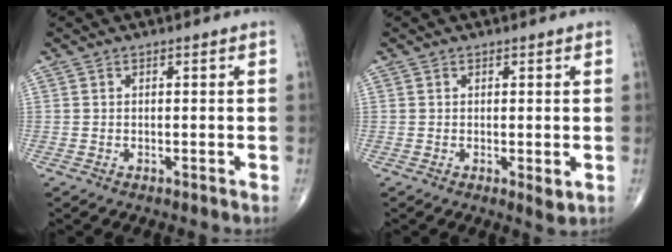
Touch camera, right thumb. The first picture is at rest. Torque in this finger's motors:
{"motor_torque": [2.78, 2.16, 2.05, -0.72, 0.30]}